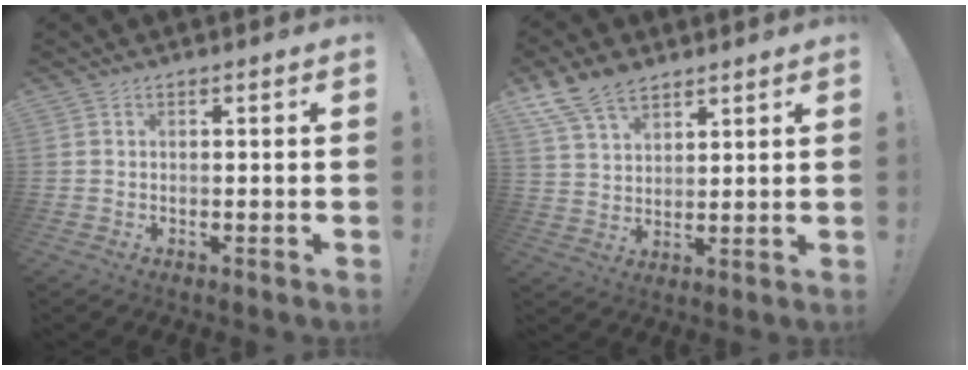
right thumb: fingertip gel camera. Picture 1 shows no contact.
{"total": 10.4, "force": [7.8, 5.4, 4.3], "torque": [-0.086, -0.038, 0.154]}